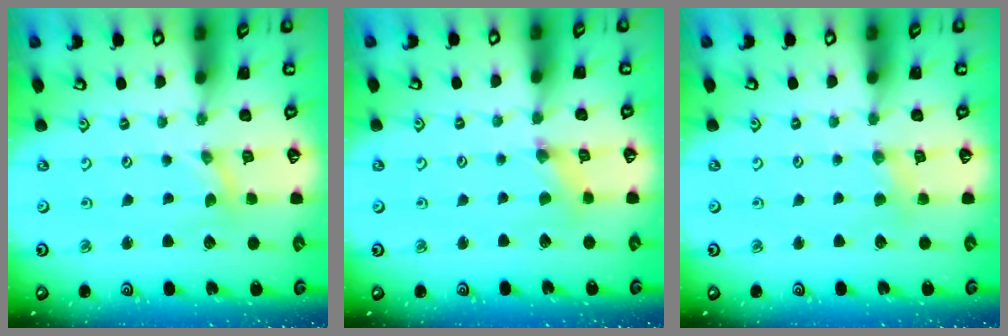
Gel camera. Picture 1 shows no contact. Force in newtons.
{"total": 1.5, "press": 1.5, "slide": 0.2}
{"total": 2.9, "press": 2.9, "slide": 0.4}